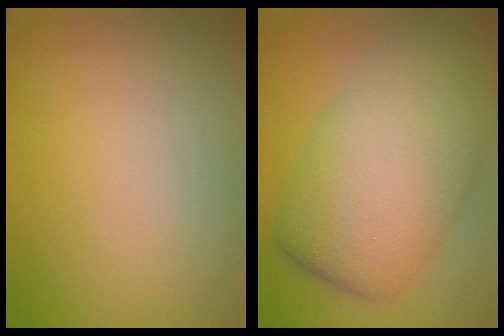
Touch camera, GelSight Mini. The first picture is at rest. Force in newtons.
{"total": 10.7, "press": 10.7, "slide": 0.4}